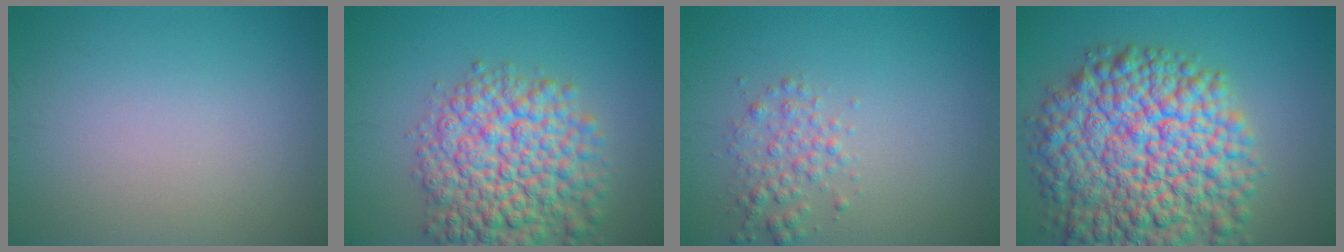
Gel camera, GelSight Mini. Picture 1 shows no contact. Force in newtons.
{"total": 9.5, "press": 9.5, "slide": 0.4}
{"total": 2.2, "press": 2.2, "slide": 0.0}
{"total": 14.7, "press": 14.6, "slide": 0.7}